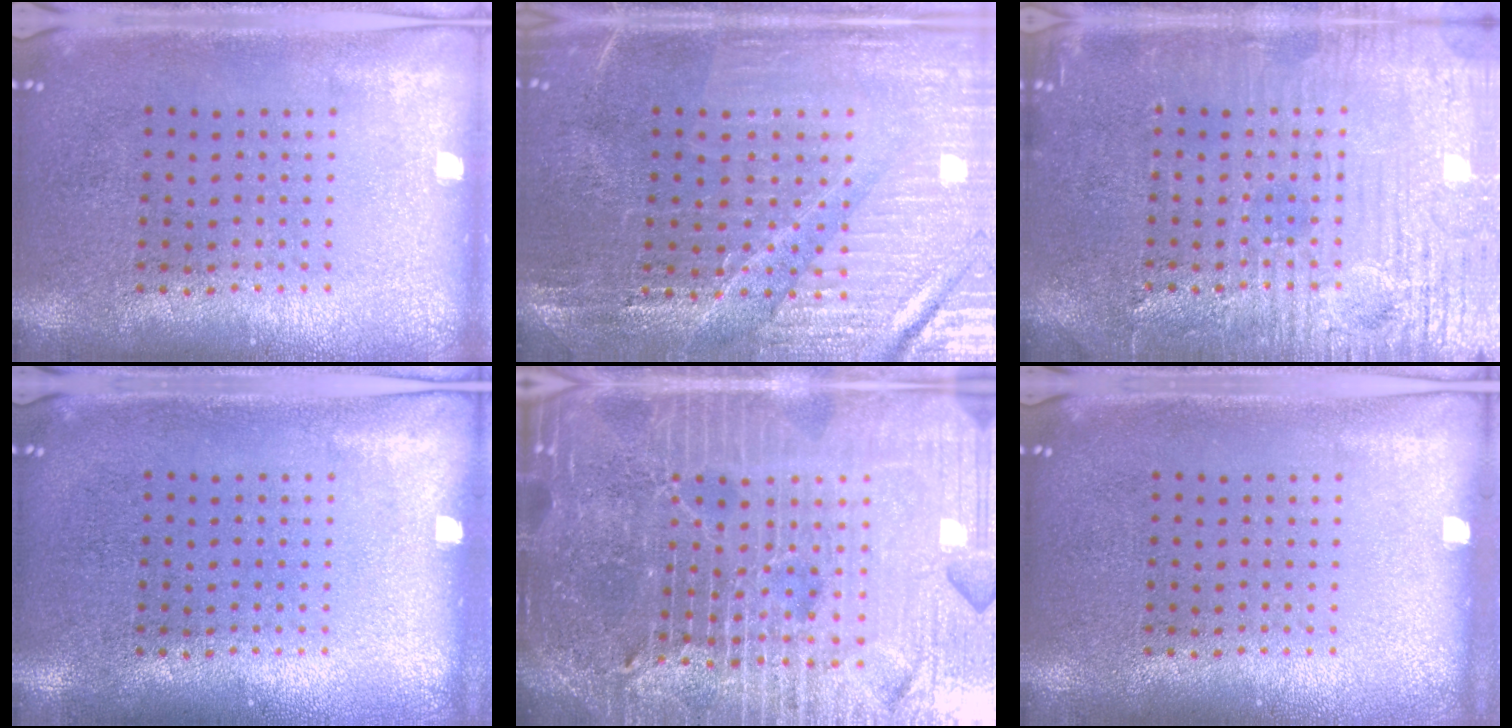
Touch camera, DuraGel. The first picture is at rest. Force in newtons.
{"total": 3.2, "press": 3.2, "slide": 0.5}
{"total": 5.3, "press": 5.3, "slide": 0.7}
{"total": 0.0}
{"total": 7.1, "press": 6.2, "slide": 3.5}
{"total": 0.0}